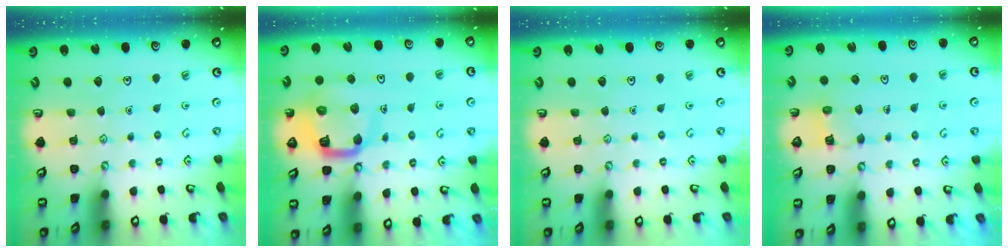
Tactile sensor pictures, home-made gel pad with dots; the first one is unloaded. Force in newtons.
{"total": 11.9, "press": 11.9, "slide": 1.3}
{"total": 0.0}
{"total": 3.4, "press": 3.4, "slide": 0.2}